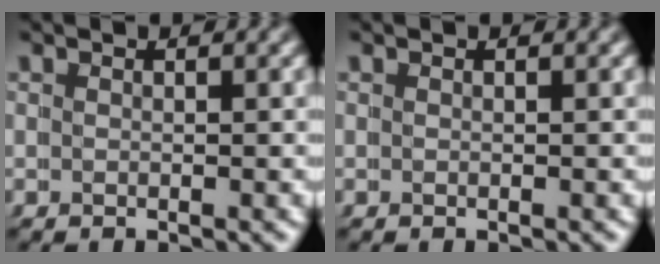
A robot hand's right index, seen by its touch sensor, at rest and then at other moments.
{"total": 0.0}